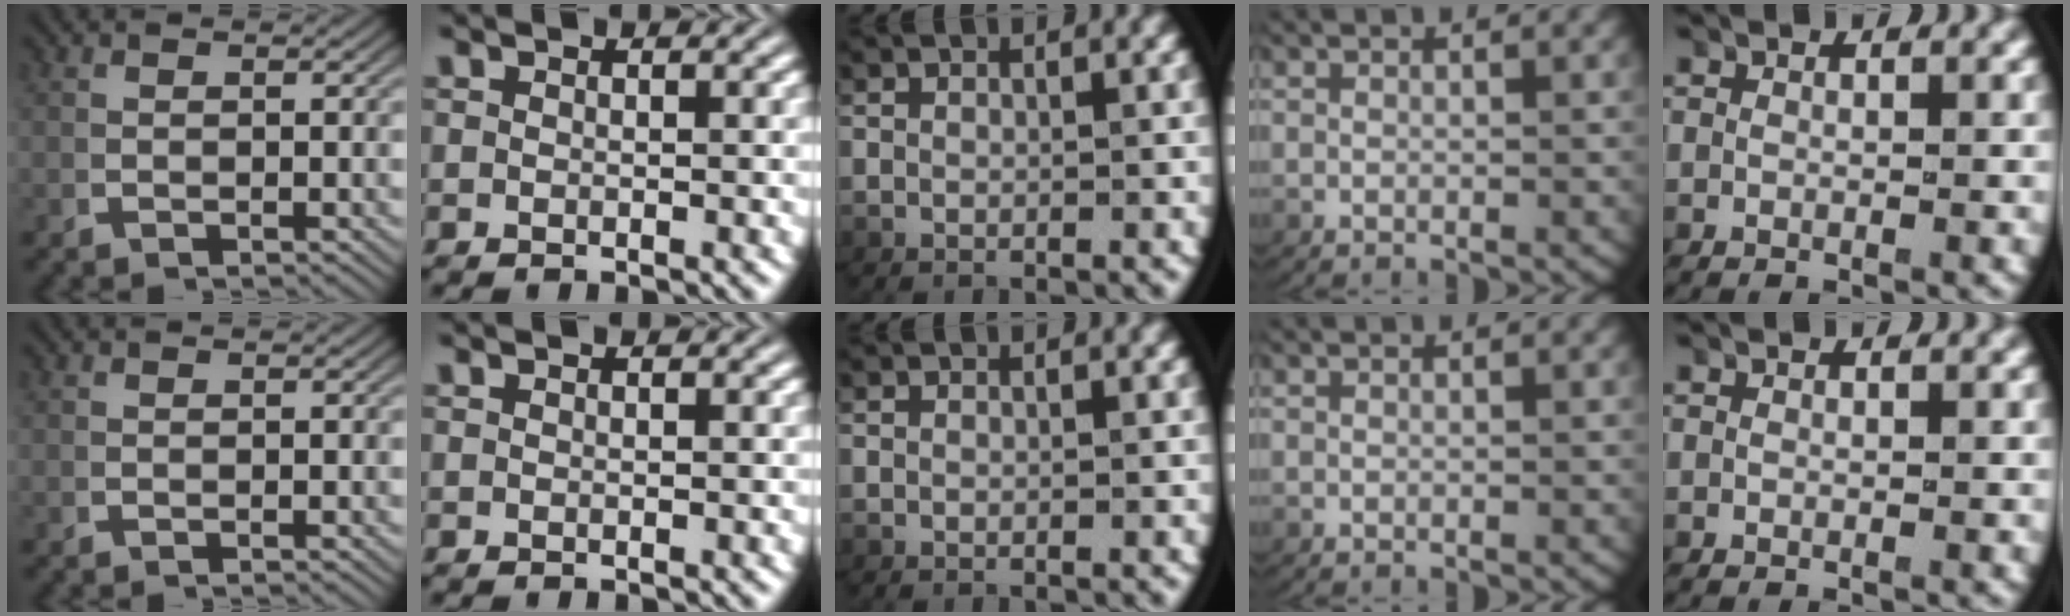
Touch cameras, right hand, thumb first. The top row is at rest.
{}